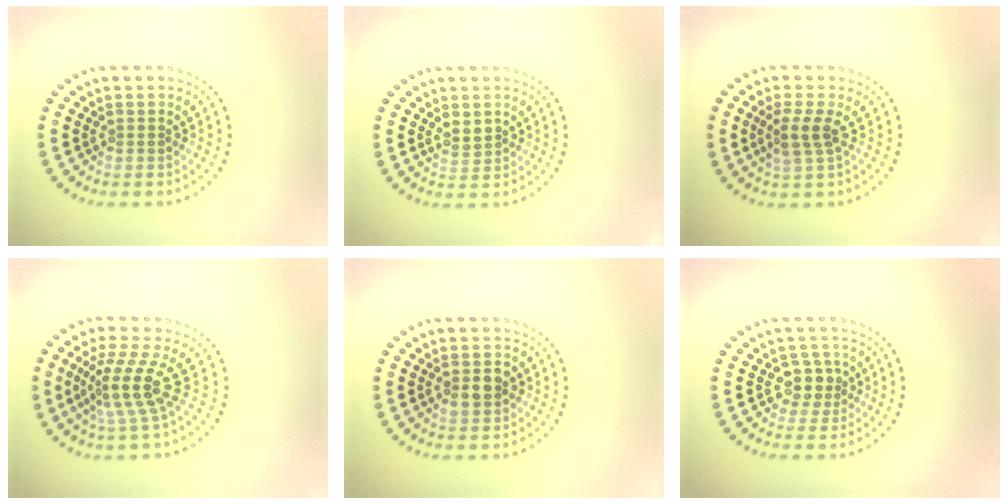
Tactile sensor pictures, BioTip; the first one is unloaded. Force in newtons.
{"total": 1.2, "press": 1.1, "slide": 0.5}
{"total": 2.3, "press": 2.0, "slide": 1.1}
{"total": 4.1, "press": 2.8, "slide": 3.0}
{"total": 2.4, "press": 2.4, "slide": 0.1}
{"total": 2.4, "press": 2.2, "slide": 1.1}